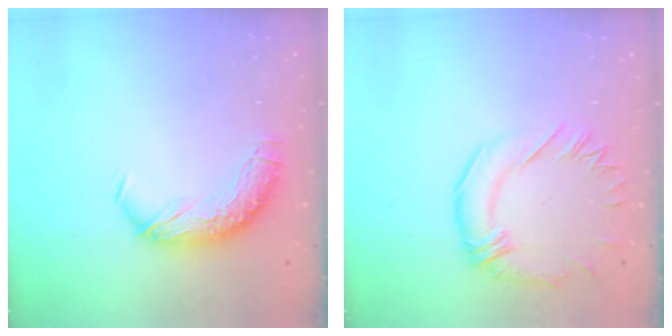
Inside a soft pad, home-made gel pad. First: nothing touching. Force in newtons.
{"total": 1.5, "press": 0.9, "slide": 1.1}